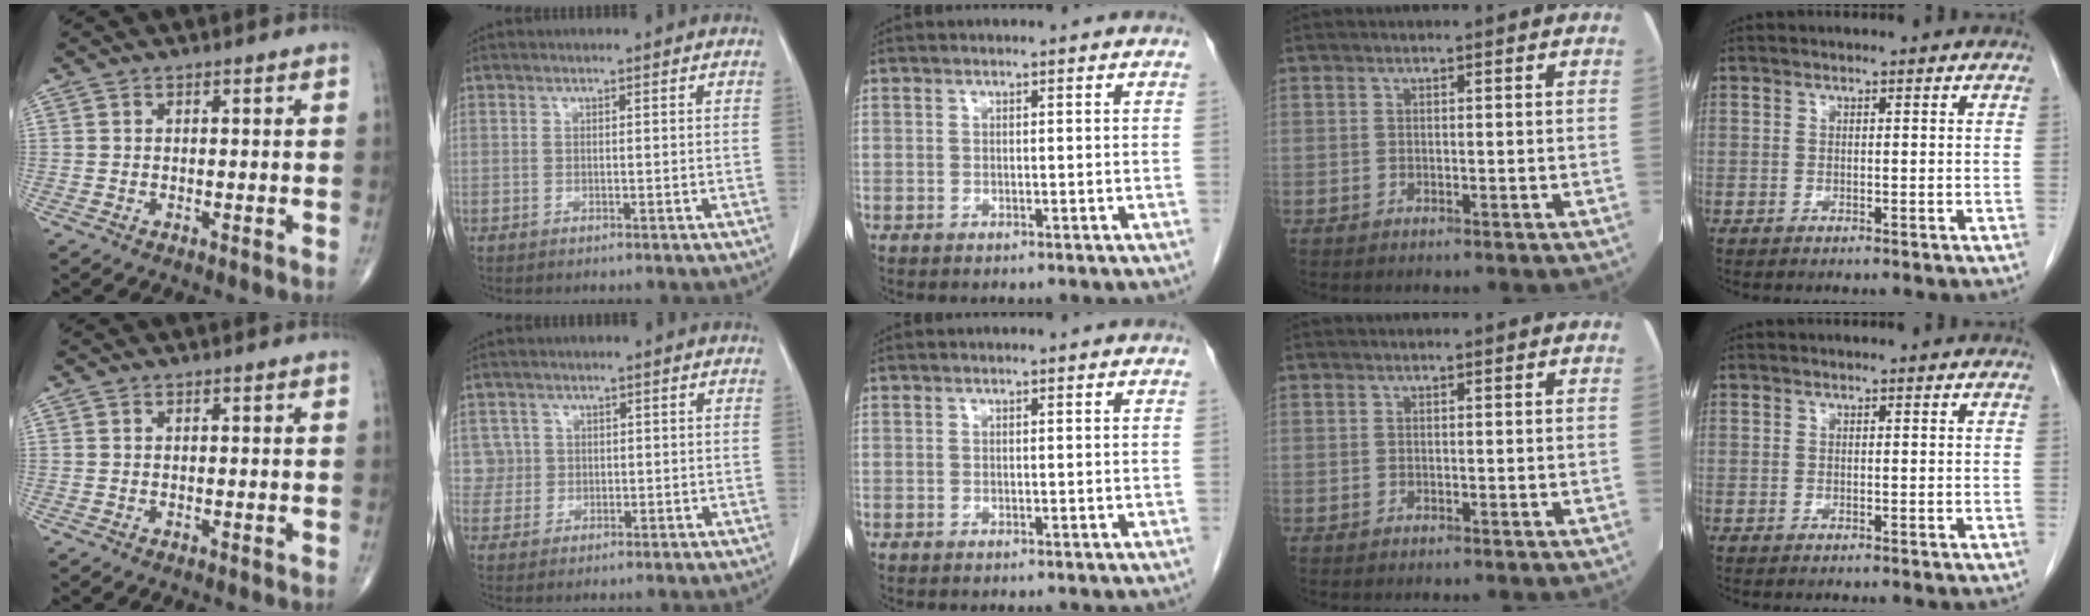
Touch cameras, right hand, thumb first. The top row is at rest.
{"index": {"total": 2.9, "force": [0.5, 2.8, -0.5], "torque": [0.025, 0.008, 0.008]}}